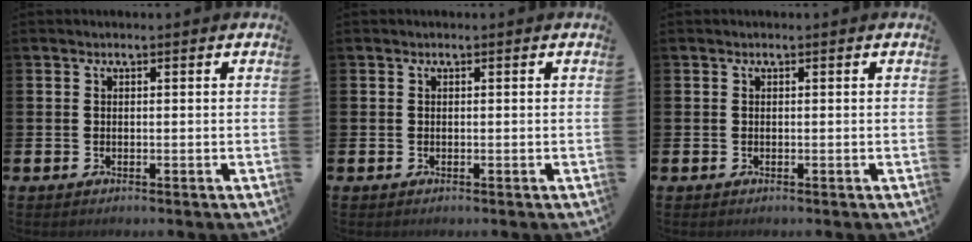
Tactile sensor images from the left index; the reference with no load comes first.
{"total": 0.0}
{"total": 0.0}